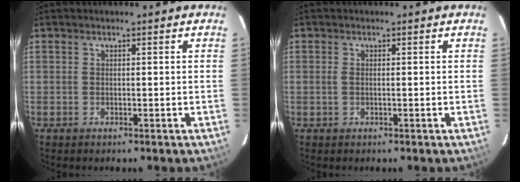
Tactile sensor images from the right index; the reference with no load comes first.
{"total": 1.0, "force": [-0.1, 0.4, 0.9], "torque": [-0.022, 0.000, -0.002]}